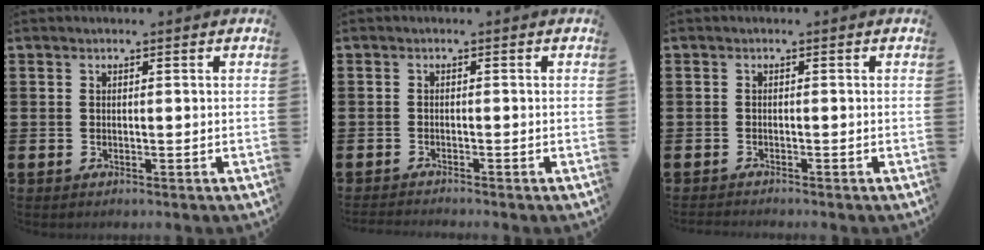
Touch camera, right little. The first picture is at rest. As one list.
[{"total": 0.9, "force": [-0.8, -0.1, 0.1], "torque": [-0.002, -0.002, -0.017]}, {"total": 0.6, "force": [-0.6, -0.1, 0.0], "torque": [-0.001, -0.002, -0.013]}]